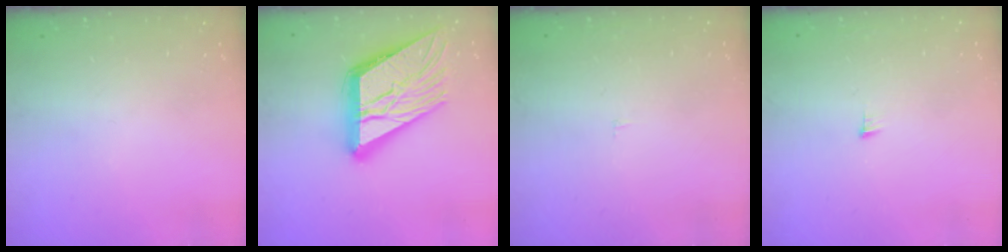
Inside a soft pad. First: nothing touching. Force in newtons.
{"total": 21.6, "press": 21.4, "slide": 2.5}
{"total": 1.6, "press": 1.6, "slide": 0.1}
{"total": 3.6, "press": 3.5, "slide": 0.3}